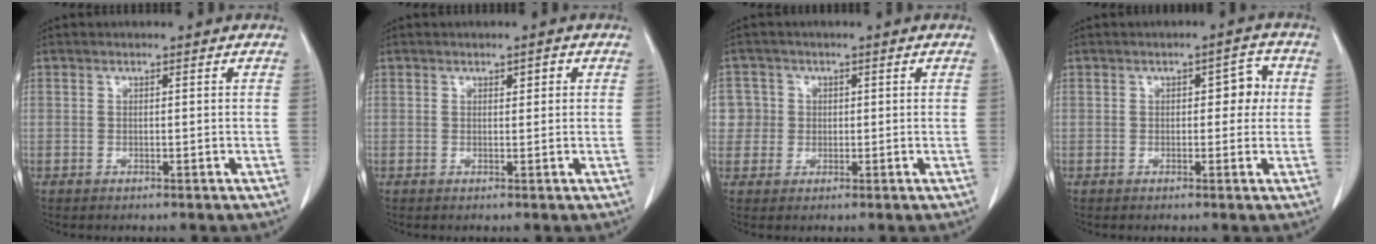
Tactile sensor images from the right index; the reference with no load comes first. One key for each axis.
{"total": 1.1, "fx": 0.5, "fy": 0.5, "fz": 0.9, "tx": -0.012, "ty": 0.002, "tz": 0.006}
{"total": 4.3, "fx": 0.5, "fy": 4.3, "fz": -0.1, "tx": 0.016, "ty": 0.016, "tz": 0.013}
{"total": 3.7, "fx": 0.5, "fy": 1.9, "fz": 3.1, "tx": -0.034, "ty": 0.018, "tz": 0.005}